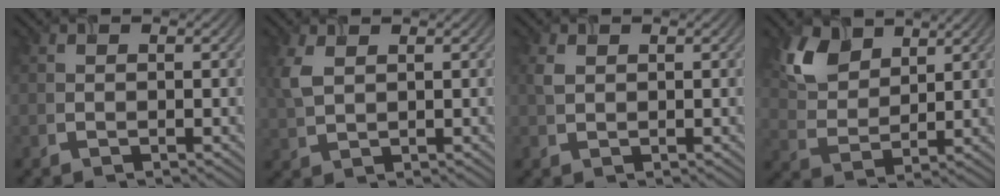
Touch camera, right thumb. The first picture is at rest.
{"total": 3.4, "force": [1.4, 1.8, 2.5], "torque": [-0.075, 0.004, 0.033]}
{"total": 1.4, "force": [0.6, 1.0, 0.8], "torque": [-0.024, 0.002, 0.013]}
{"total": 6.9, "force": [4.3, 4.0, 3.7], "torque": [-0.090, -0.003, 0.090]}